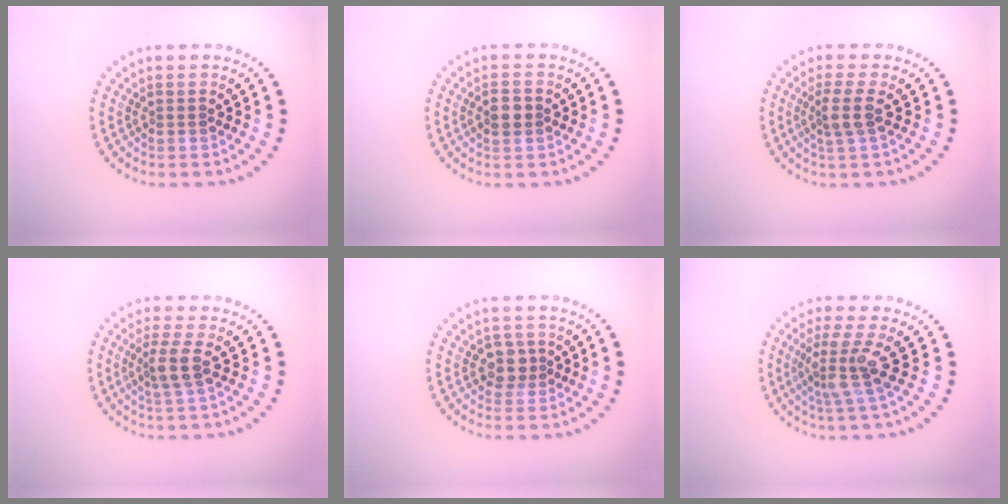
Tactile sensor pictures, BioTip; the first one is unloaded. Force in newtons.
{"total": 1.9, "press": 1.9, "slide": 0.2}
{"total": 2.3, "press": 1.9, "slide": 1.4}
{"total": 2.4, "press": 2.0, "slide": 1.4}
{"total": 2.1, "press": 1.8, "slide": 1.0}
{"total": 3.6, "press": 2.6, "slide": 2.4}